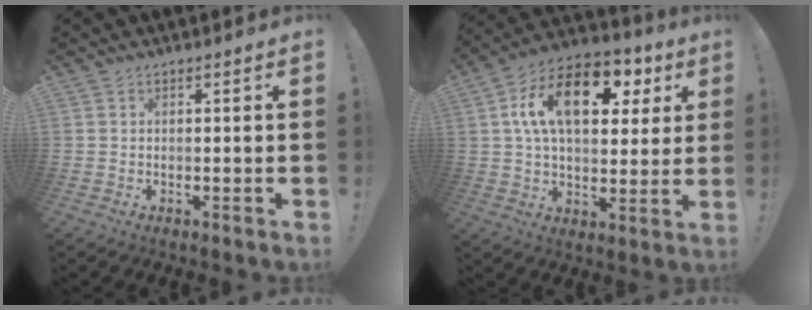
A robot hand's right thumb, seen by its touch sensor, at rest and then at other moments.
{"total": 19.6, "force": [6.2, 11.1, 14.9], "torque": [-0.240, -0.010, 0.102]}